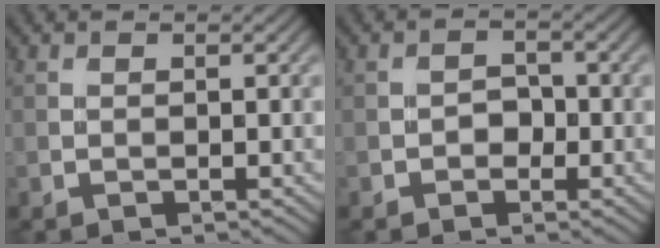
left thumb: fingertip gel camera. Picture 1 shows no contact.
{"total": 1.7, "force": [-0.7, 1.4, 0.7], "torque": [-0.010, 0.001, -0.016]}